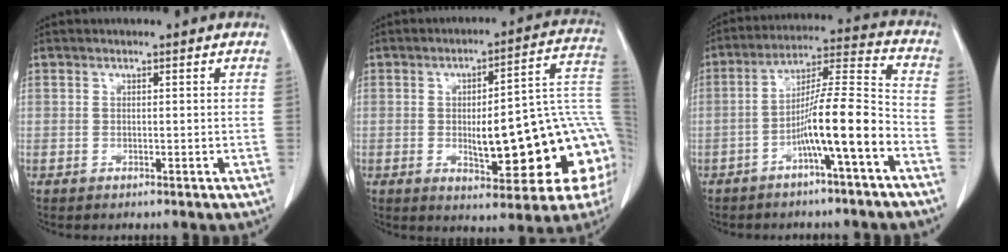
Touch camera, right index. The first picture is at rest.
{"total": 20.4, "force": [-2.9, 4.7, 19.6], "torque": [-0.179, 0.032, -0.022]}
{"total": 11.0, "force": [-4.8, -0.2, 10.0], "torque": [-0.172, 0.019, -0.081]}